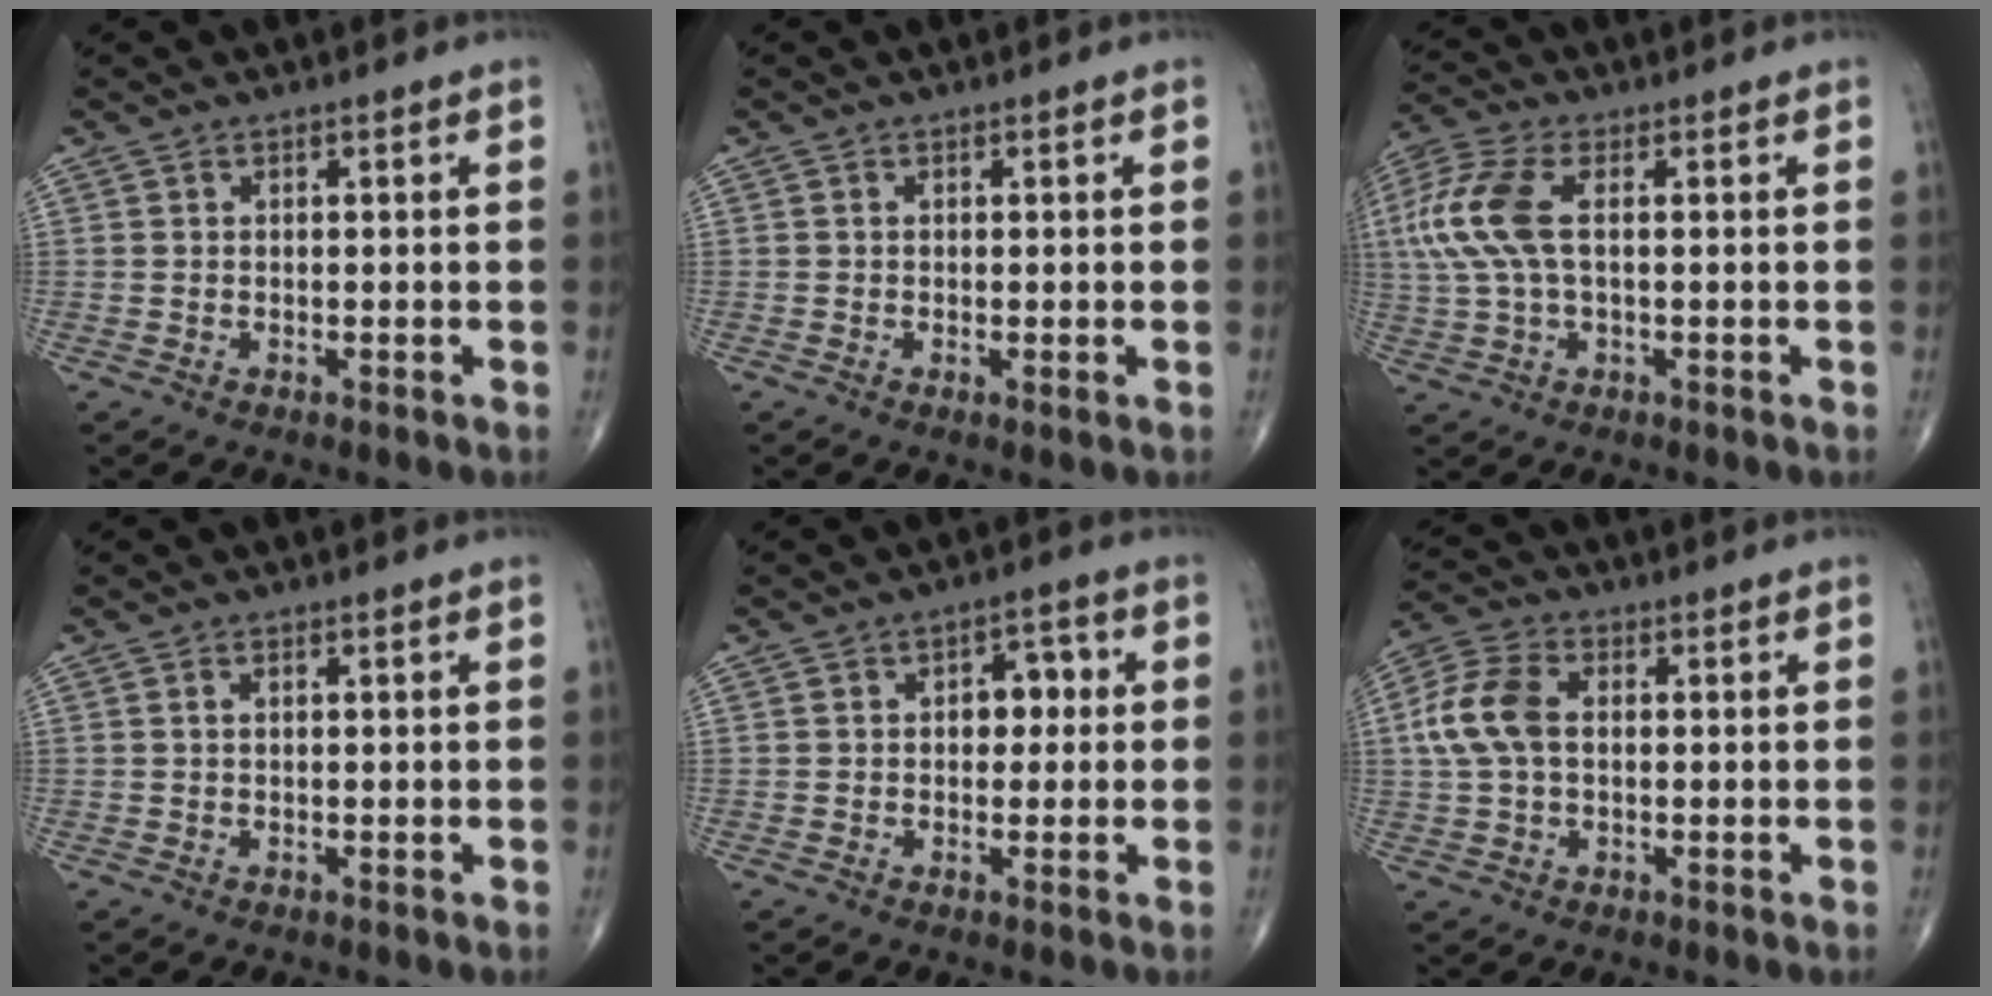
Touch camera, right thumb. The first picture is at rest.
{"total": 0.6, "force": [0.0, 0.0, 0.6], "torque": [-0.011, -0.004, -0.002]}
{"total": 11.2, "force": [1.7, 5.4, 9.6], "torque": [-0.245, 0.020, 0.033]}
{"total": 0.6, "force": [0.1, 0.3, 0.4], "torque": [-0.012, 0.003, 0.004]}
{"total": 4.8, "force": [0.4, 3.3, 3.5], "torque": [-0.021, 0.011, 0.000]}
{"total": 9.1, "force": [0.8, 5.9, 6.9], "torque": [-0.154, 0.021, 0.011]}